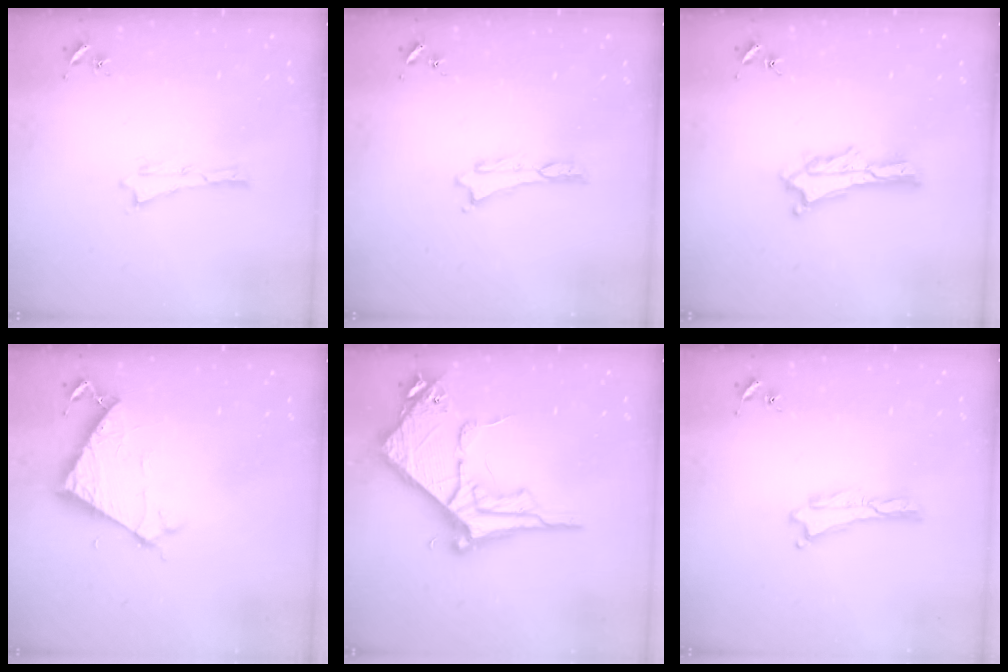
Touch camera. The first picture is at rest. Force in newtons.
{"total": 0.0}
{"total": 3.5, "press": 3.5, "slide": 0.3}
{"total": 6.4, "press": 6.4, "slide": 0.4}
{"total": 9.3, "press": 9.3, "slide": 0.9}
{"total": 0.0}